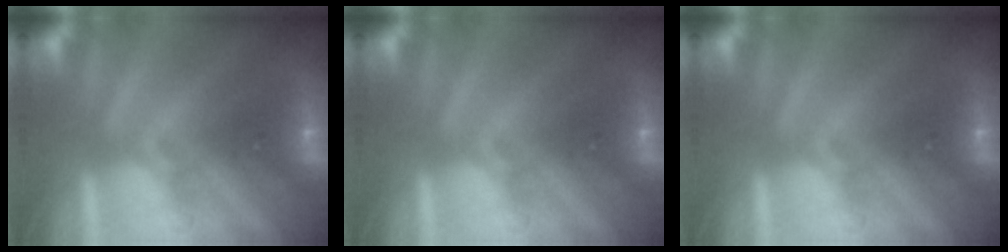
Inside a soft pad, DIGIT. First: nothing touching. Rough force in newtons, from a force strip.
{"total": 0.0}
{"total": 0.0}